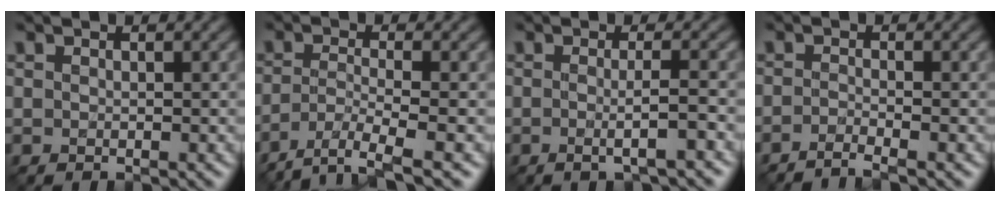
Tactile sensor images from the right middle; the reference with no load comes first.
{"total": 4.5, "force": [-3.2, 0.9, 3.0], "torque": [-0.054, -0.009, -0.067]}
{"total": 2.8, "force": [-0.6, 0.6, 2.6], "torque": [-0.036, -0.002, -0.012]}
{"total": 1.8, "force": [-1.4, 0.3, 1.0], "torque": [-0.005, -0.006, -0.041]}